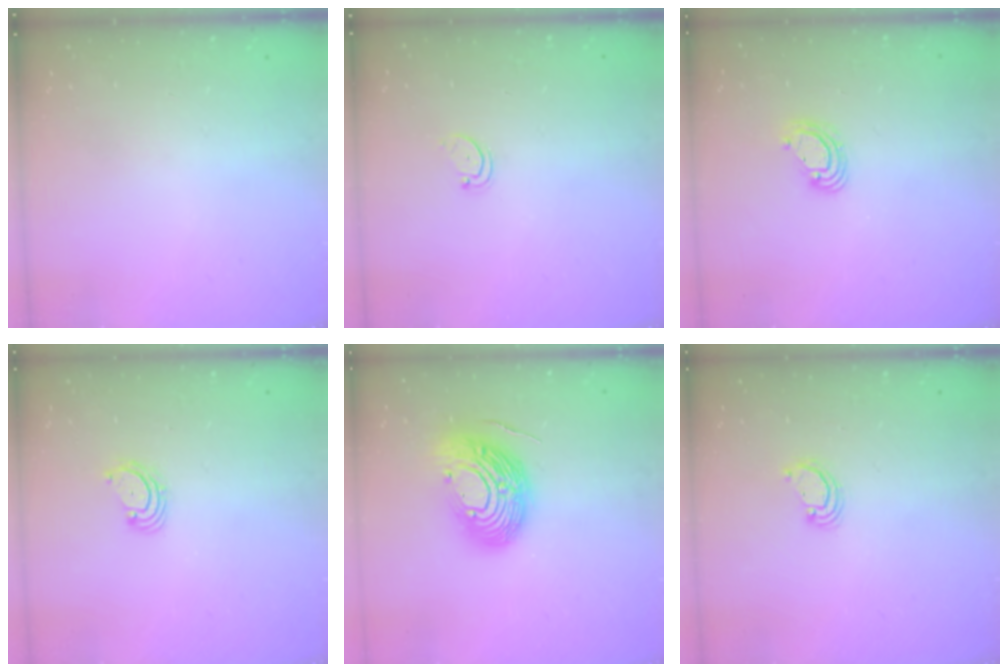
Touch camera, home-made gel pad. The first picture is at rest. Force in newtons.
{"total": 1.5, "press": 1.5, "slide": 0.3}
{"total": 5.7, "press": 5.7, "slide": 0.5}
{"total": 3.1, "press": 3.1, "slide": 0.3}
{"total": 15.3, "press": 15.1, "slide": 2.2}
{"total": 2.0, "press": 2.0, "slide": 0.2}